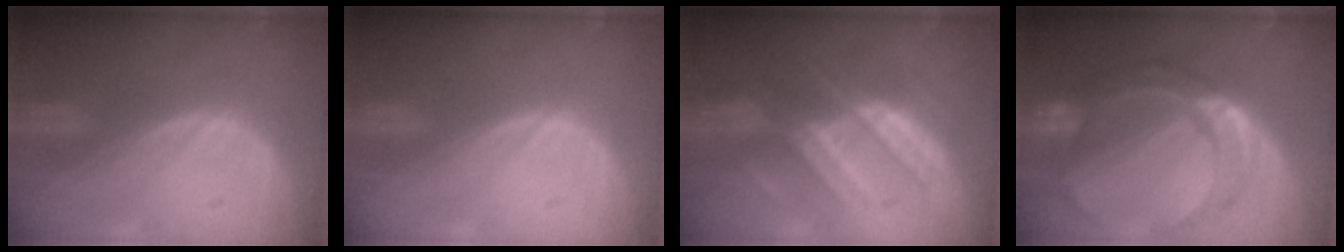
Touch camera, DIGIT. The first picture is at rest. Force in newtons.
{"total": 0.0}
{"total": 7.8, "press": 7.8, "slide": 0.3}
{"total": 11.0, "press": 11.0, "slide": 1.1}